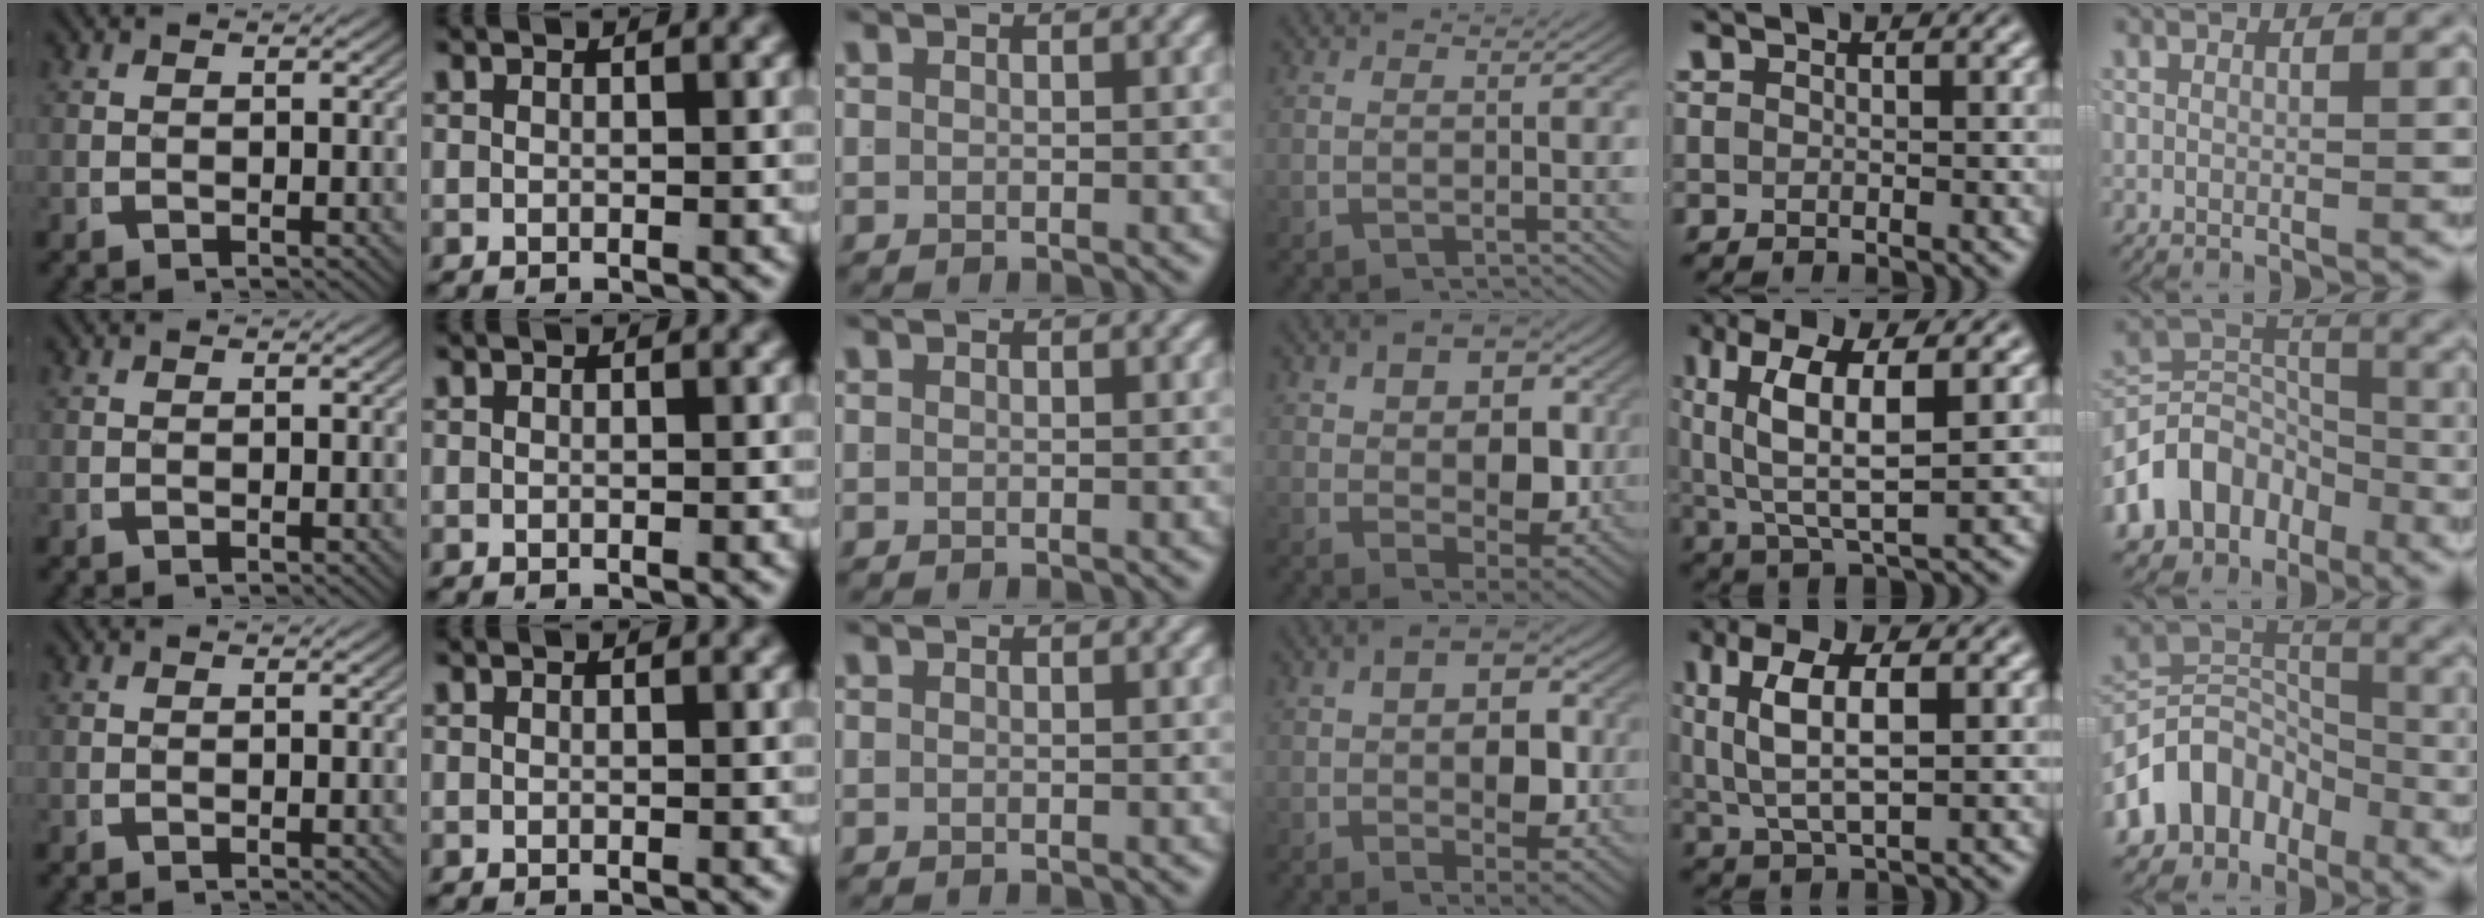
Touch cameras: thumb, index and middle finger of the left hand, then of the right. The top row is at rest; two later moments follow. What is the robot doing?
{"motion": "lift_and_place", "object": "shorts"}